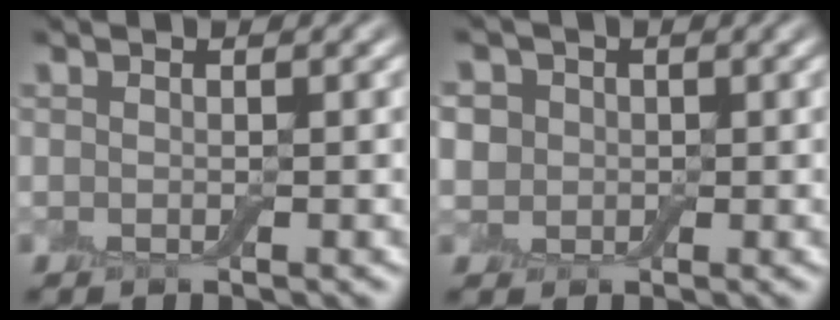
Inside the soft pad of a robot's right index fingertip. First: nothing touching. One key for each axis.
{"total": 4.1, "fx": 0.8, "fy": 3.7, "fz": 1.7, "tx": -0.034, "ty": 0.021, "tz": -0.008}